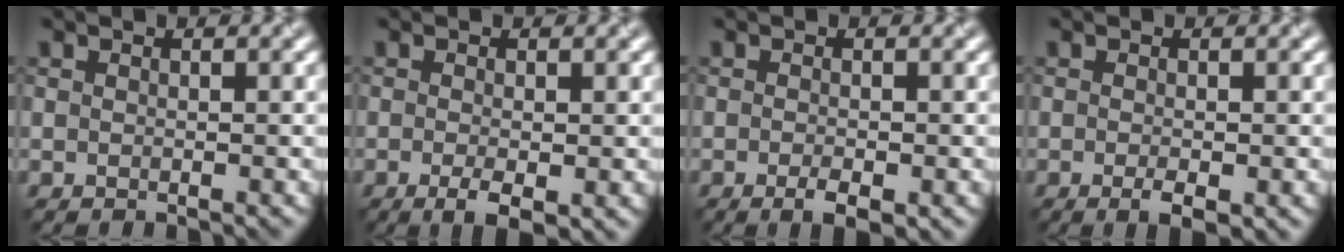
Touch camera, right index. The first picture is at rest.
{"total": 2.4, "force": [-0.8, 0.7, 2.2], "torque": [-0.041, -0.009, -0.013]}
{"total": 2.0, "force": [-0.9, 0.5, 1.7], "torque": [-0.028, -0.003, -0.014]}
{"total": 1.8, "force": [-0.7, 0.4, 1.6], "torque": [-0.027, -0.006, -0.009]}